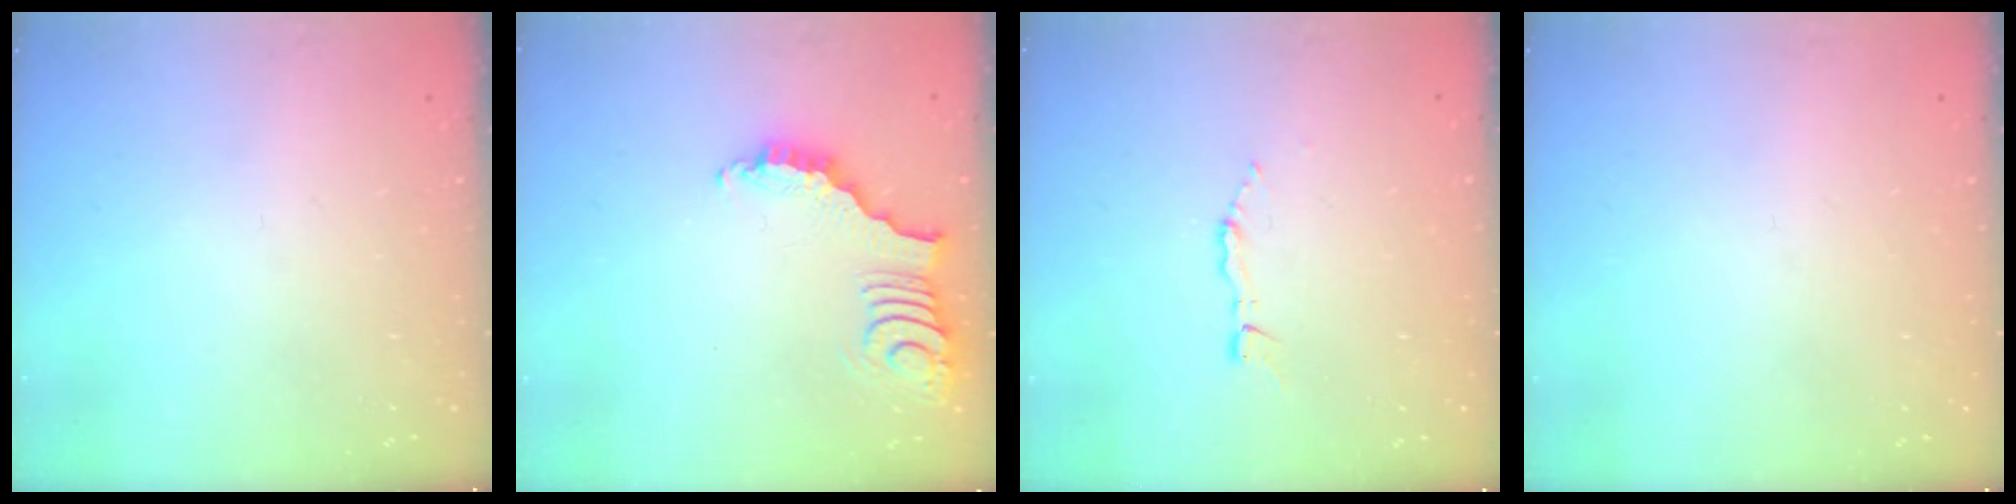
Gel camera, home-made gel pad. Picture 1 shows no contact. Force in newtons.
{"total": 3.9, "press": 3.9, "slide": 0.5}
{"total": 2.2, "press": 2.2, "slide": 0.3}
{"total": 0.0}